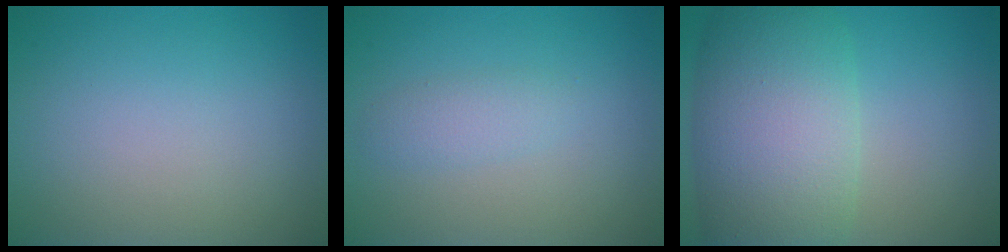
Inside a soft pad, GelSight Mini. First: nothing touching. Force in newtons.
{"total": 1.5, "press": 1.5, "slide": 0.1}
{"total": 10.7, "press": 10.7, "slide": 0.7}